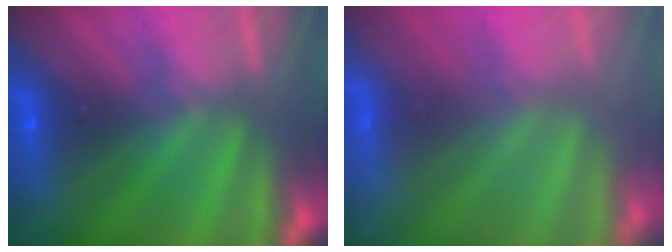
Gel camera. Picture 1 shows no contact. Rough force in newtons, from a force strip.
{"total": 9.6}